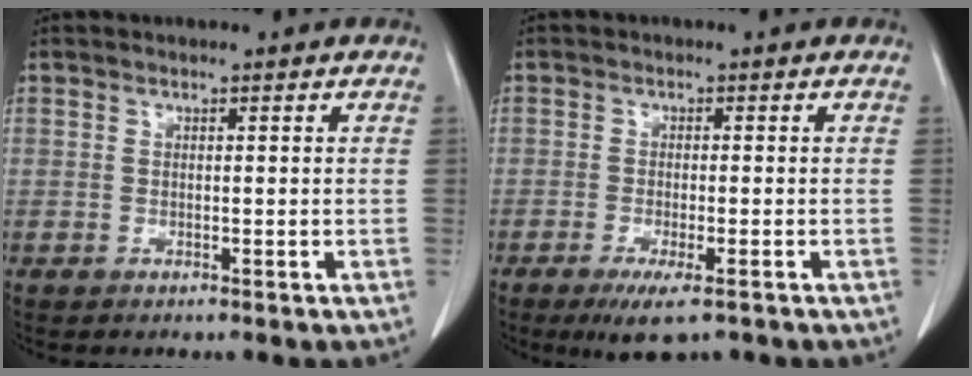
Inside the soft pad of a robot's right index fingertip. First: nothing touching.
{"total": 5.5, "force": [-3.5, 1.1, 4.1], "torque": [-0.066, -0.013, -0.050]}